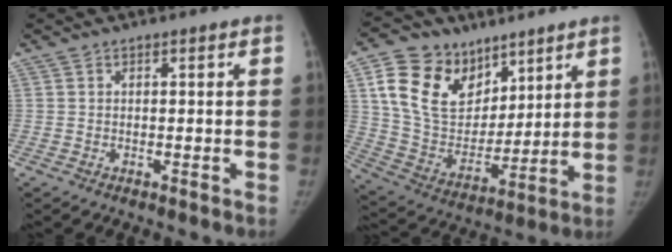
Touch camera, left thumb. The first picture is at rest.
{"total": 19.8, "force": [10.4, 13.7, 9.8], "torque": [-0.147, -0.036, 0.199]}